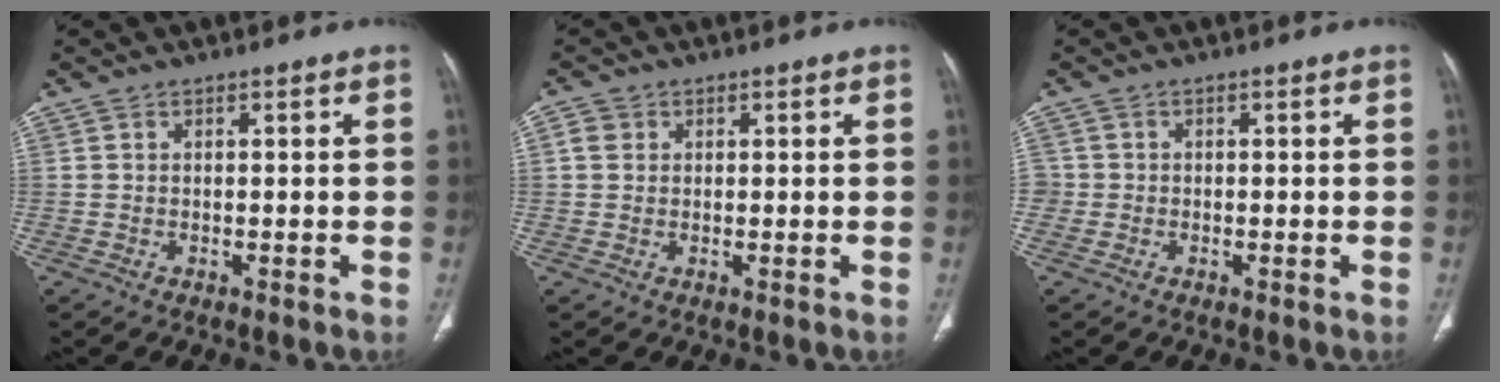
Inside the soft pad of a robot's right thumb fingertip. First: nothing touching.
{"total": 2.3, "force": [0.7, 2.0, 0.9], "torque": [-0.008, 0.000, 0.012]}
{"total": 1.8, "force": [-0.3, 1.8, 0.2], "torque": [0.007, 0.006, -0.005]}